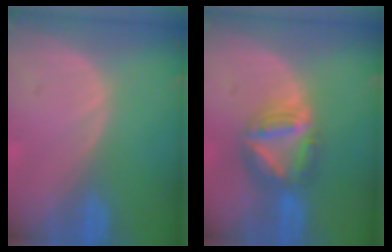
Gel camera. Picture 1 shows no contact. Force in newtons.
{"total": 7.9, "press": 6.7, "slide": 4.1}